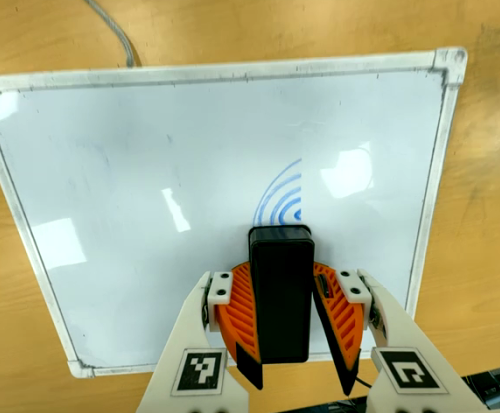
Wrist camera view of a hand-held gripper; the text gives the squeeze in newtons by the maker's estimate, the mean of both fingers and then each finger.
{"total": 7.8, "left": 8.2, "right": 7.4}